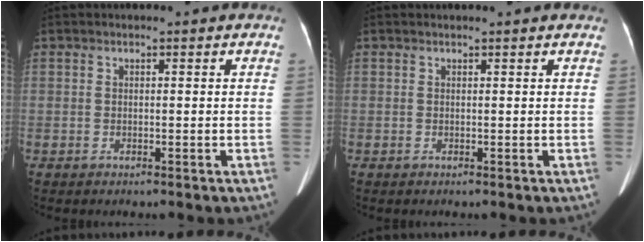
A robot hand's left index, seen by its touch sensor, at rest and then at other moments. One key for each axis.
{"total": 0.8, "fx": 0.7, "fy": 0.3, "fz": 0.0, "tx": -0.008, "ty": 0.019, "tz": 0.009}